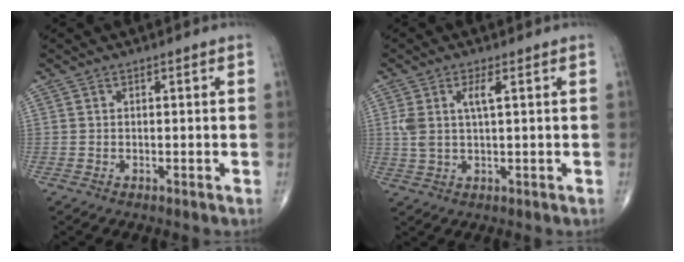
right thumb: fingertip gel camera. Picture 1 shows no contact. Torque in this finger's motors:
{"motor_torque": [-0.60, 0.65, 0.73, 0.40, 0.01]}